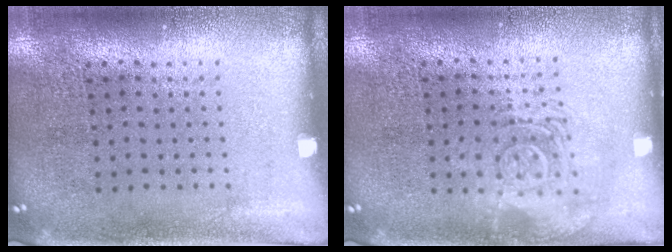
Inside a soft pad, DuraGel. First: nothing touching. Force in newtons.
{"total": 2.7, "press": 2.7, "slide": 0.4}